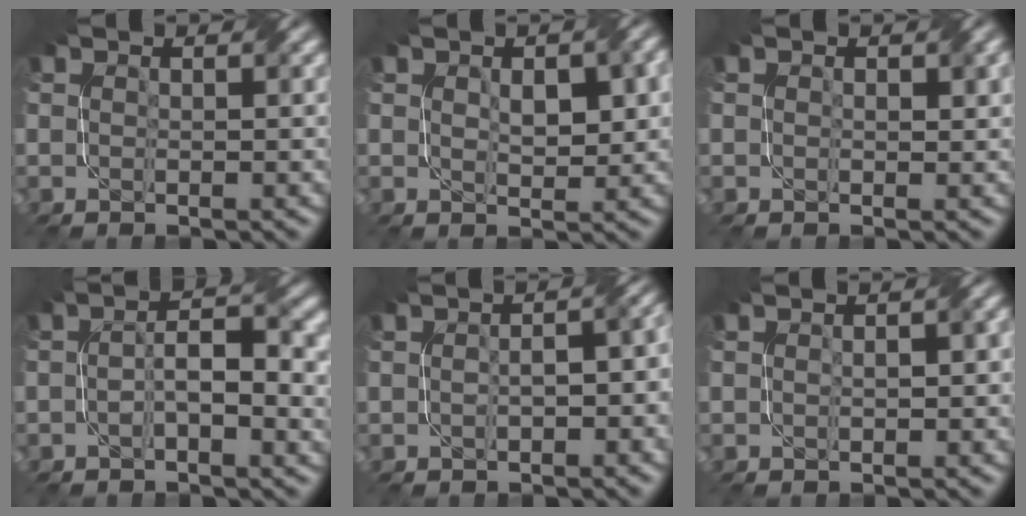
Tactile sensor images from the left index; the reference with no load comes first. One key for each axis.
{"total": 4.0, "fx": 0.8, "fy": 2.1, "fz": 3.3, "tx": -0.054, "ty": -0.001, "tz": 0.016}
{"total": 0.9, "fx": 0.3, "fy": 0.5, "fz": 0.7, "tx": -0.011, "ty": 0.000, "tz": 0.005}
{"total": 4.2, "fx": -0.7, "fy": 1.4, "fz": 3.8, "tx": -0.069, "ty": 0.009, "tz": -0.016}
{"total": 4.7, "fx": -0.6, "fy": 2.3, "fz": 4.0, "tx": -0.041, "ty": 0.005, "tz": -0.005}
{"total": 1.5, "fx": 0.1, "fy": 0.5, "fz": 1.4, "tx": -0.025, "ty": 0.001, "tz": 0.002}